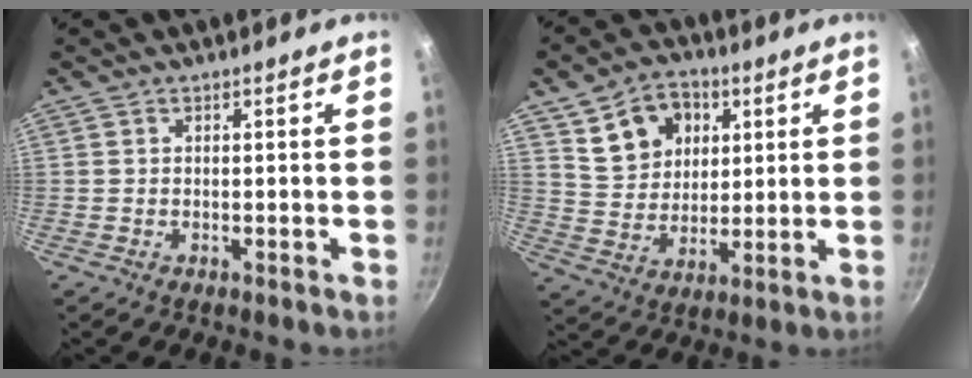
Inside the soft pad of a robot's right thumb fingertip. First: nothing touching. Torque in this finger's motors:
{"motor_torque": [-0.69, 0.75, 0.01, 0.24, 0.20]}